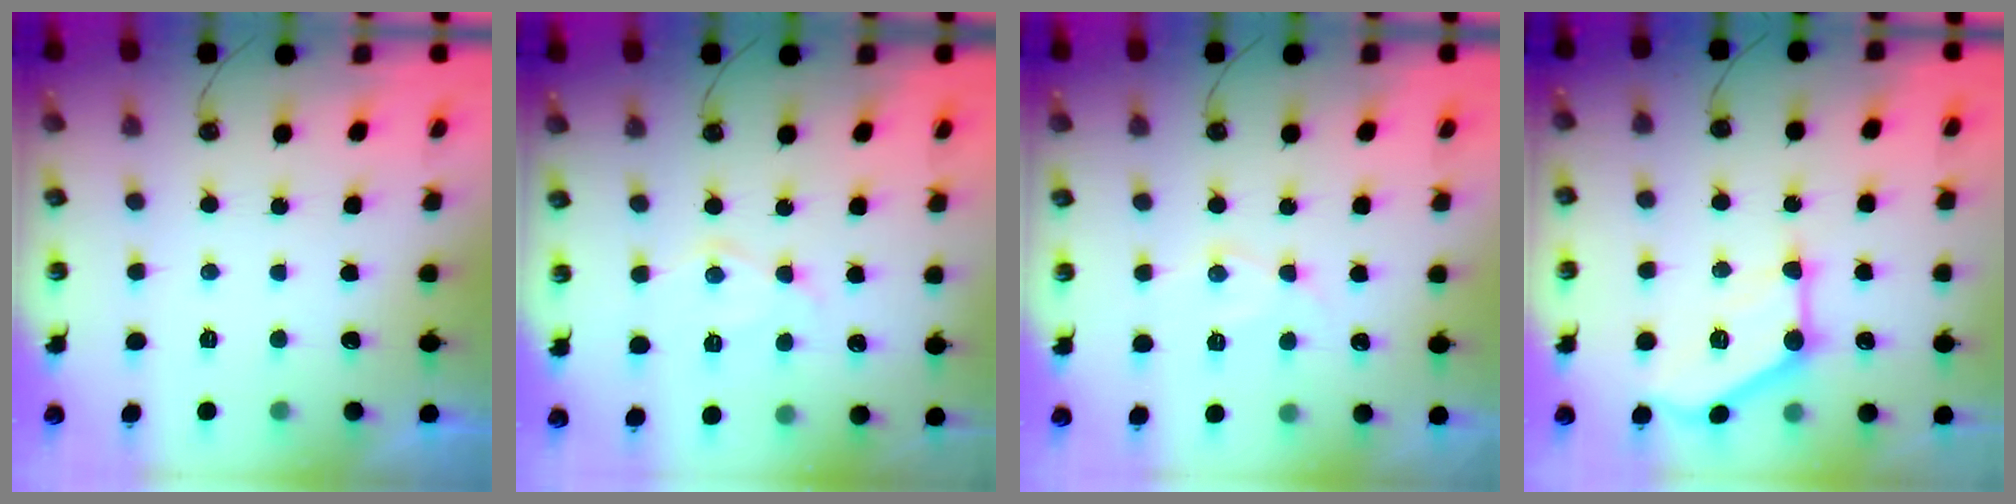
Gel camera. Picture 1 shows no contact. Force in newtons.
{"total": 10.8, "press": 10.7, "slide": 0.9}
{"total": 10.2, "press": 10.2, "slide": 0.8}
{"total": 13.6, "press": 13.6, "slide": 0.7}